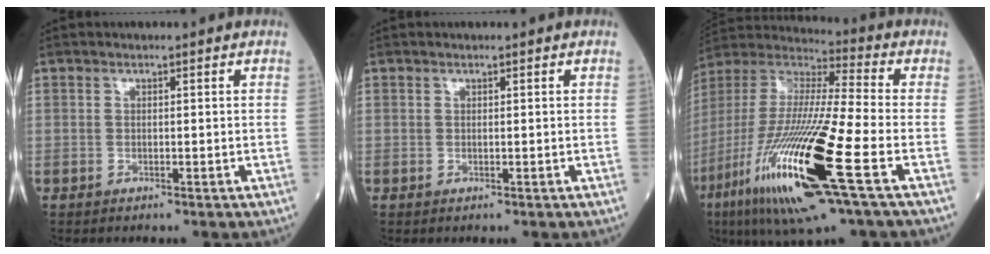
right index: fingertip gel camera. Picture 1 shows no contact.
{"total": 0.0}
{"total": 24.9, "force": [-9.6, 2.0, 22.9], "torque": [-0.486, -0.056, -0.184]}